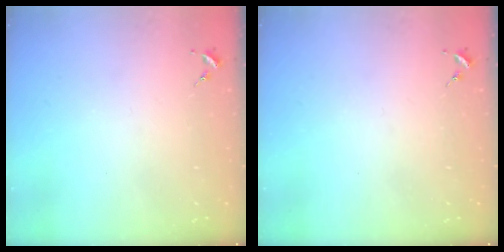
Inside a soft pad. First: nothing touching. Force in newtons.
{"total": 0.0}